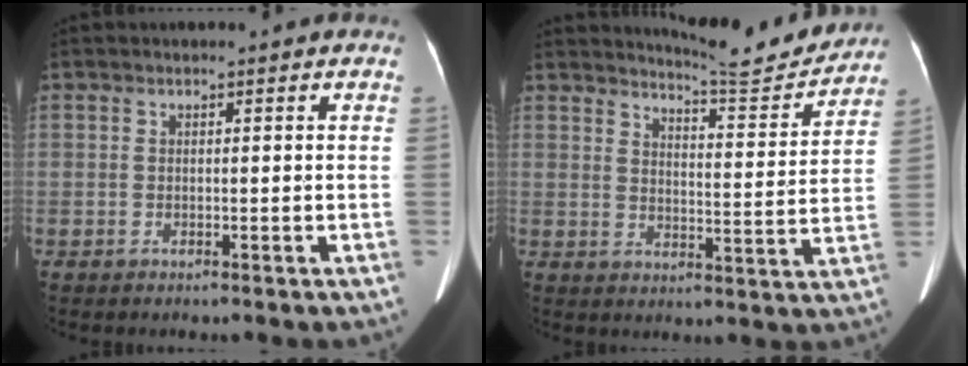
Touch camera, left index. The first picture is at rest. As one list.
[{"total": 11.5, "force": [11.3, -0.1, 1.9], "torque": [-0.031, -0.033, 0.149]}]